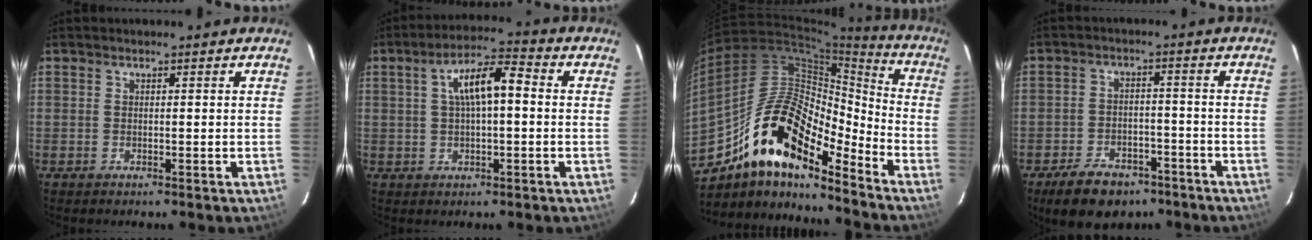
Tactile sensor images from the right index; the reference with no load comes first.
{"total": 8.4, "force": [1.0, 2.6, 7.9], "torque": [-0.138, 0.024, 0.020]}
{"total": 19.6, "force": [-13.4, 6.9, 12.6], "torque": [-0.221, 0.005, -0.254]}
{"total": 10.9, "force": [-7.6, 6.3, 4.6], "torque": [-0.107, 0.019, -0.103]}